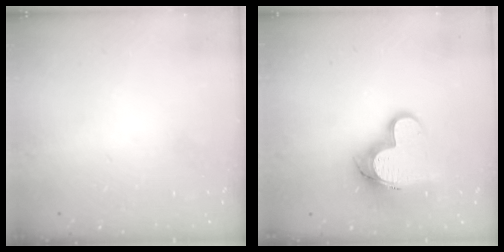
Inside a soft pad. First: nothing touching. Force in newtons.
{"total": 15.0, "press": 14.9, "slide": 1.4}